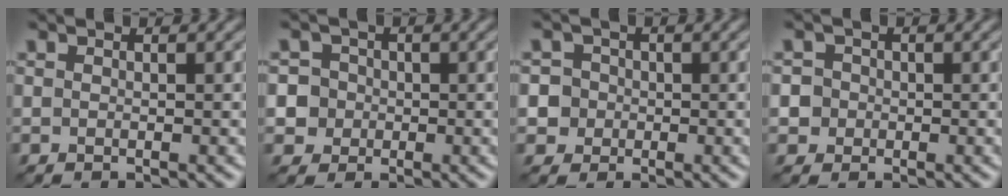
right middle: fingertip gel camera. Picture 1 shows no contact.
{"total": 5.1, "force": [-0.1, 4.9, 1.4], "torque": [-0.018, 0.031, -0.018]}
{"total": 4.5, "force": [0.0, 4.3, 1.3], "torque": [-0.012, 0.030, -0.016]}
{"total": 3.5, "force": [0.1, 3.3, 1.1], "torque": [-0.005, 0.024, -0.012]}